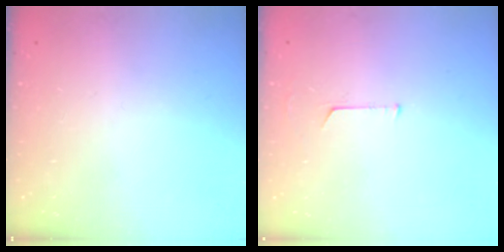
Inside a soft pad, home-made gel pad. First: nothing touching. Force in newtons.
{"total": 4.6, "press": 4.6, "slide": 0.3}